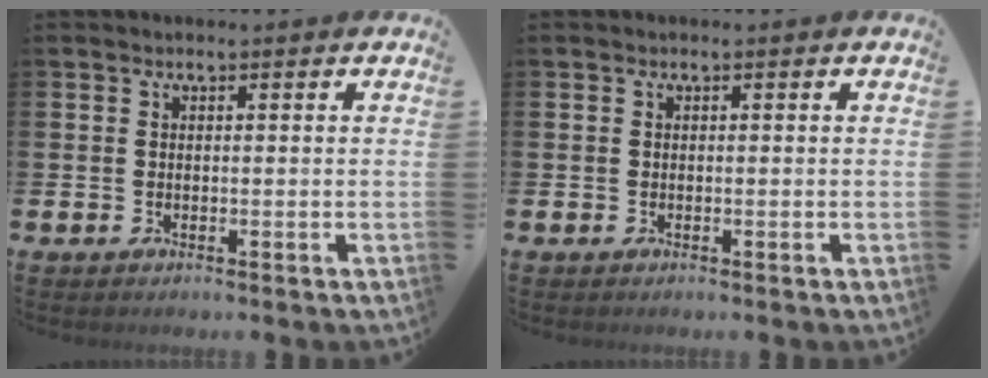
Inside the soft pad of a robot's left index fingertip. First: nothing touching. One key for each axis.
{"total": 0.0}